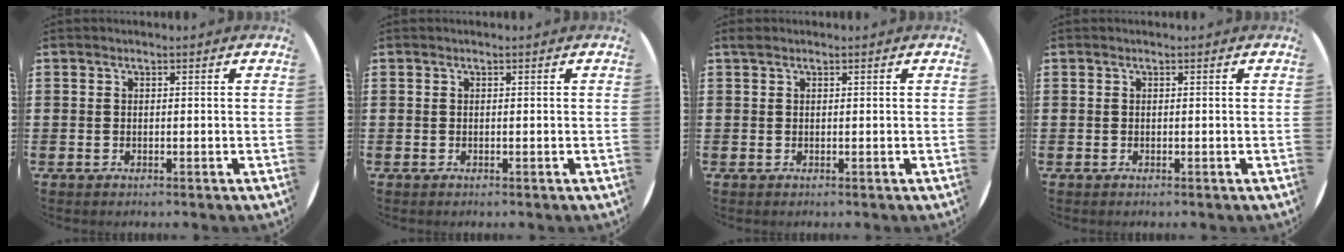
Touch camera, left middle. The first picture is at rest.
{"total": 0.0}
{"total": 0.6, "force": [0.5, 0.3, 0.2], "torque": [0.003, -0.001, 0.008]}
{"total": 0.0}